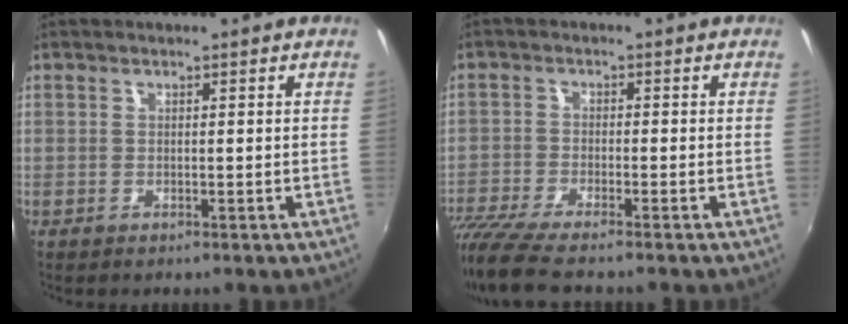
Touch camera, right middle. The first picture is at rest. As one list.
[{"total": 9.8, "force": [-8.5, 0.9, 4.9], "torque": [-0.121, -0.041, -0.158]}]